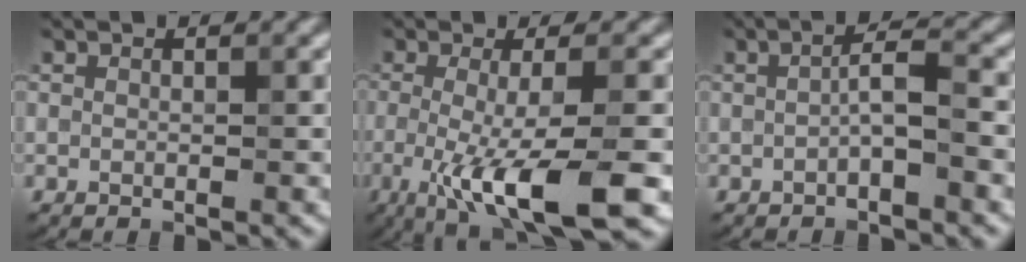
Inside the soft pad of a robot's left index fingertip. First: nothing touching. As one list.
[{"total": 8.2, "force": [-2.8, 1.6, 7.6], "torque": [-0.124, -0.013, -0.050]}, {"total": 2.2, "force": [-0.7, 0.3, 2.0], "torque": [-0.040, 0.011, -0.015]}]